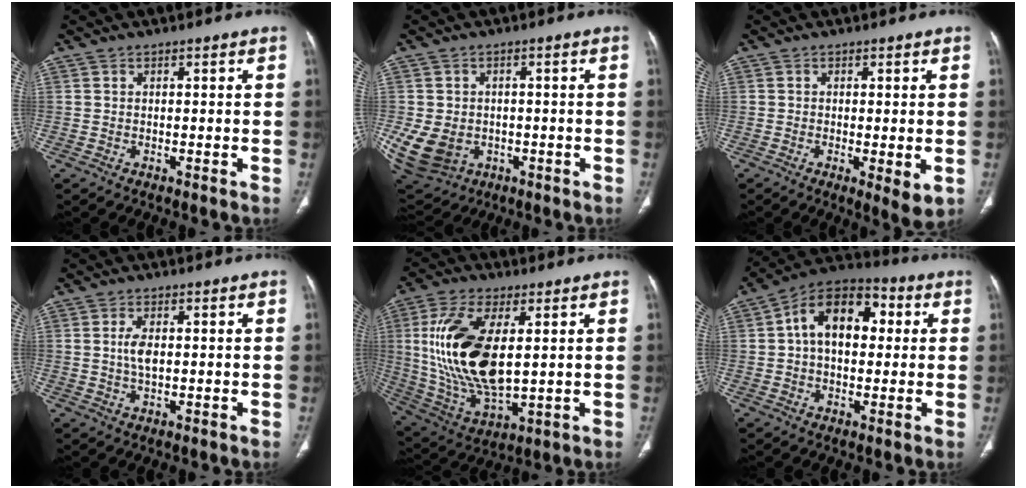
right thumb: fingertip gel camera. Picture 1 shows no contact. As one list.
[{"total": 12.9, "force": [-2.9, 10.4, 7.1], "torque": [-0.161, 0.001, -0.026]}, {"total": 4.6, "force": [-1.0, 1.3, 4.3], "torque": [-0.071, -0.016, -0.016]}, {"total": 3.5, "force": [0.4, 1.7, 3.1], "torque": [-0.065, 0.000, 0.009]}, {"total": 20.4, "force": [3.0, 9.7, 17.7], "torque": [-0.361, -0.019, 0.068]}, {"total": 14.6, "force": [2.5, 9.1, 11.1], "torque": [-0.155, 0.031, 0.031]}]